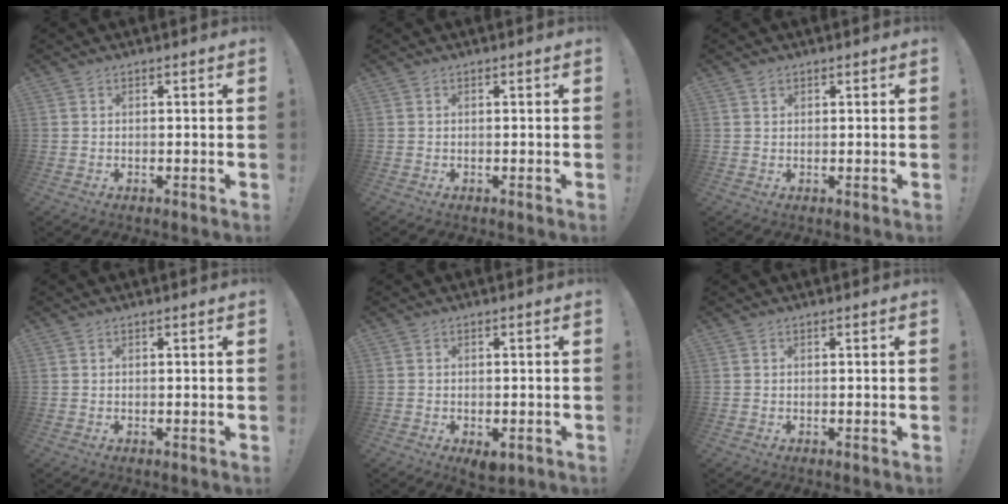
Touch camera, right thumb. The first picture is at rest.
{"total": 0.0}
{"total": 0.8, "force": [0.7, 0.5, 0.2], "torque": [0.001, -0.002, 0.012]}
{"total": 0.0}
{"total": 3.3, "force": [-1.5, 1.7, 2.5], "torque": [-0.046, 0.009, -0.020]}
{"total": 0.0}